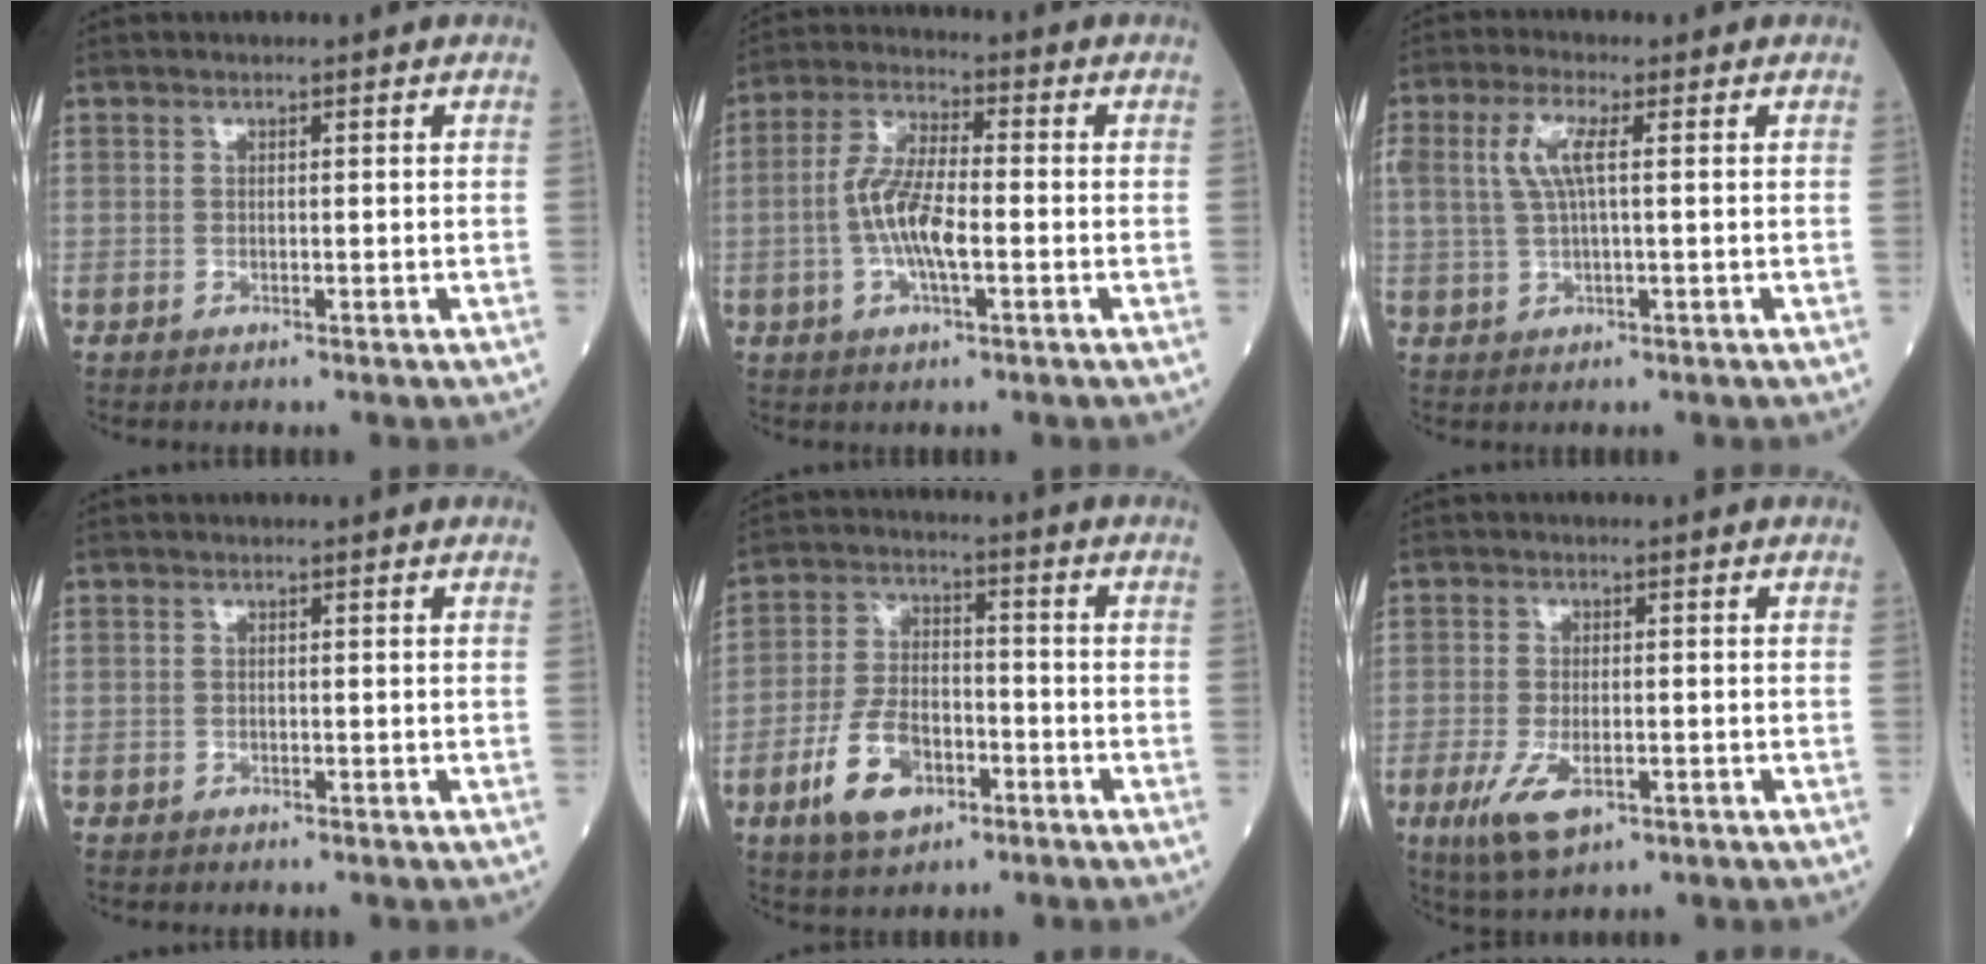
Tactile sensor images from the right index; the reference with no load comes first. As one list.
[{"total": 8.1, "force": [-1.4, 2.1, 7.7], "torque": [-0.161, 0.006, -0.032]}, {"total": 4.9, "force": [1.2, 1.1, 4.7], "torque": [-0.112, 0.011, 0.024]}, {"total": 0.6, "force": [-0.3, 0.5, 0.0], "torque": [-0.008, 0.003, -0.004]}, {"total": 9.4, "force": [-4.3, 5.0, 6.6], "torque": [-0.145, 0.007, -0.074]}, {"total": 6.4, "force": [-2.8, 2.6, 5.1], "torque": [-0.105, -0.011, -0.039]}]